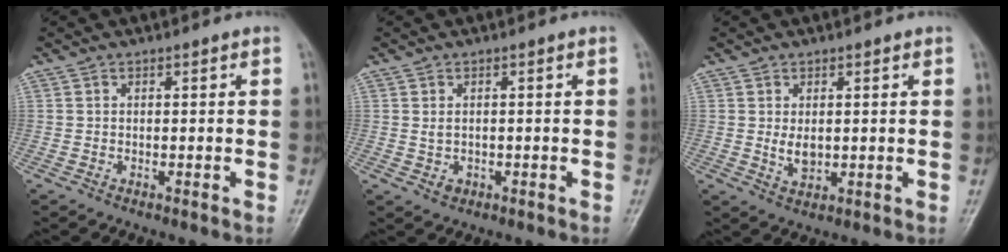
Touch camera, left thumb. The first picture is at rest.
{"total": 1.8, "force": [0.0, 1.4, 1.1], "torque": [-0.016, -0.002, 0.006]}
{"total": 3.1, "force": [0.5, 2.0, 2.3], "torque": [-0.033, -0.010, 0.015]}